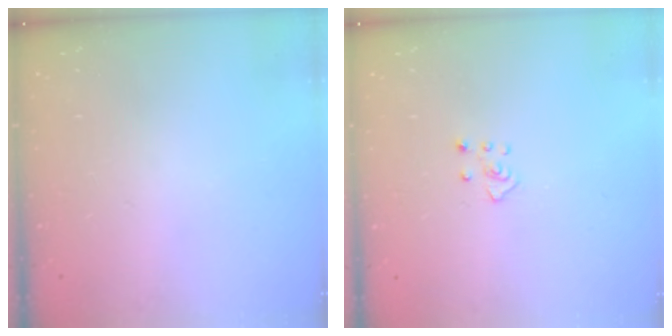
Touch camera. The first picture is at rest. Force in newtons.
{"total": 3.5, "press": 3.4, "slide": 0.6}